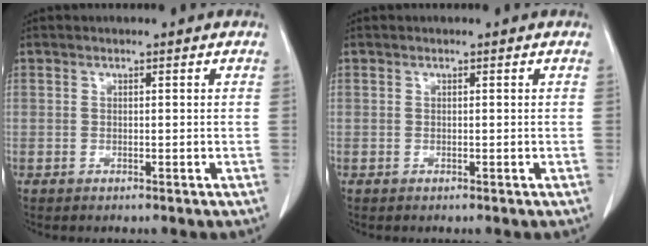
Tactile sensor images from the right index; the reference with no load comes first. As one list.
[{"total": 0.0}]